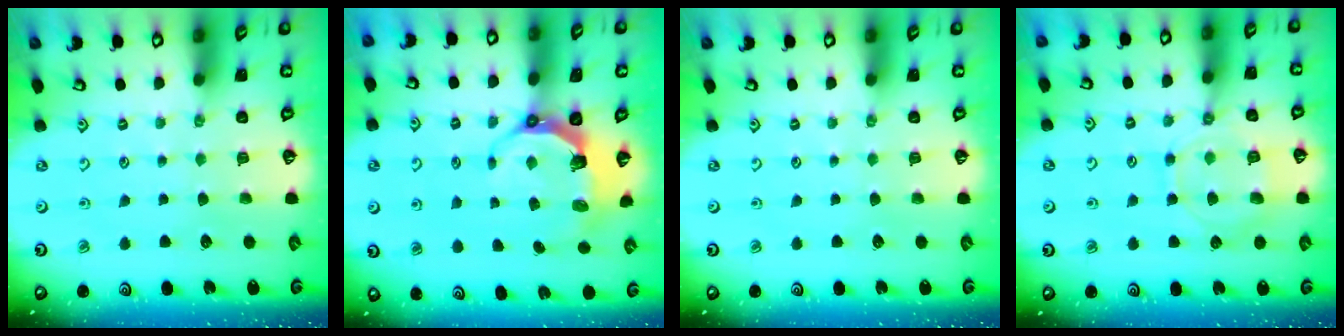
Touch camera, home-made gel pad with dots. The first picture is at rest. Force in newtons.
{"total": 6.0, "press": 4.6, "slide": 3.9}
{"total": 0.0}
{"total": 11.2, "press": 11.2, "slide": 1.1}